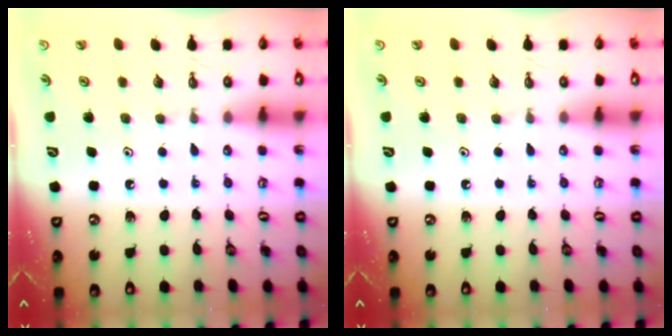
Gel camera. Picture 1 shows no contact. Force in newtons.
{"total": 0.0}